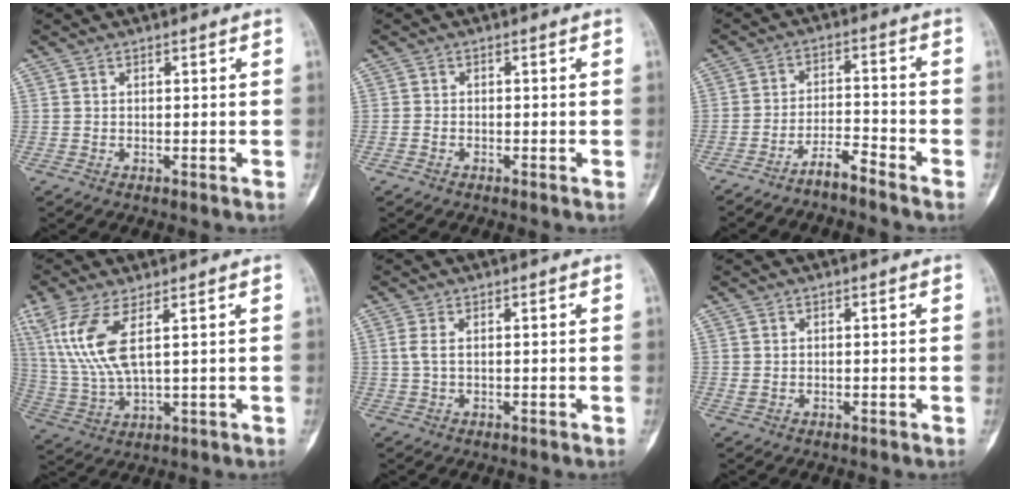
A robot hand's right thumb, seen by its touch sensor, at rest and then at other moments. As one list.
[{"total": 0.9, "force": [-0.6, 0.5, 0.4], "torque": [-0.011, 0.000, -0.013]}, {"total": 4.6, "force": [-4.1, 0.1, 2.0], "torque": [-0.039, 0.036, -0.079]}, {"total": 10.6, "force": [4.1, 3.2, 9.3], "torque": [-0.227, -0.013, 0.096]}, {"total": 1.8, "force": [0.4, 0.8, 1.6], "torque": [-0.044, 0.008, 0.011]}, {"total": 0.9, "force": [0.1, 0.6, 0.7], "torque": [-0.015, 0.004, 0.006]}]